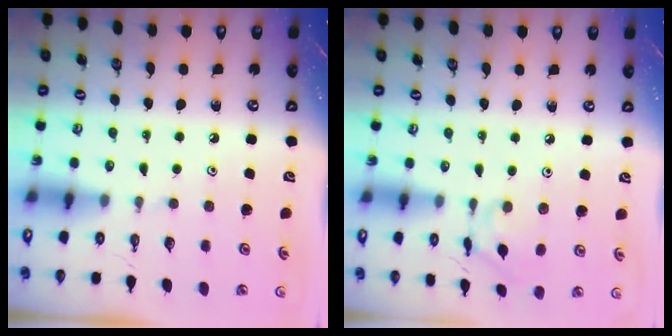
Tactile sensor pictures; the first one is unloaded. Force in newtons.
{"total": 8.1, "press": 8.1, "slide": 0.4}